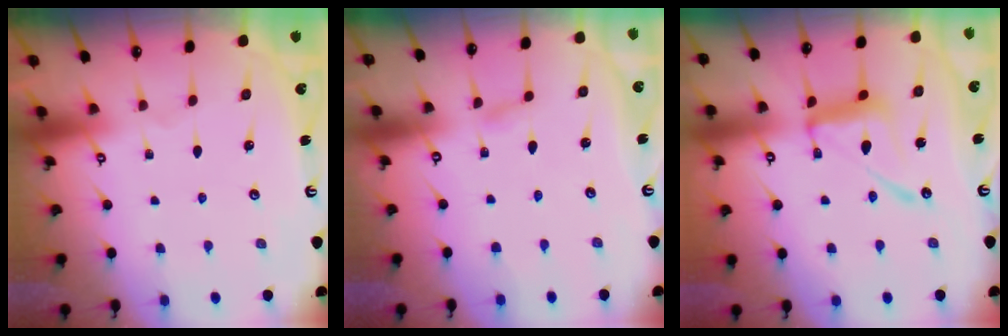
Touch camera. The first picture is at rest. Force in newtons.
{"total": 0.9, "press": 0.9, "slide": 0.1}
{"total": 12.6, "press": 12.6, "slide": 1.0}